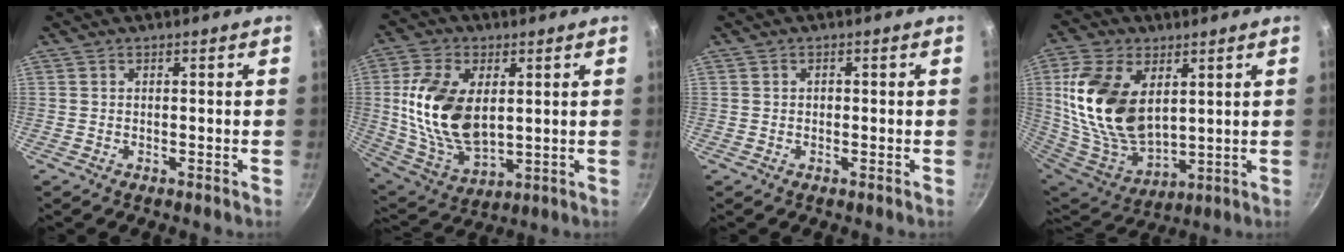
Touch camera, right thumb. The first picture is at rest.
{"total": 17.6, "force": [2.5, 10.5, 13.9], "torque": [-0.252, -0.015, 0.060]}
{"total": 1.0, "force": [0.0, 0.8, 0.5], "torque": [-0.006, 0.005, 0.000]}
{"total": 20.5, "force": [5.1, 12.6, 15.4], "torque": [-0.284, -0.031, 0.113]}